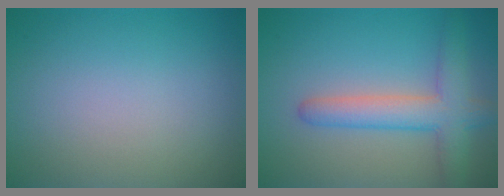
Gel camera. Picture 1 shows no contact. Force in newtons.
{"total": 4.8, "press": 4.8, "slide": 0.3}